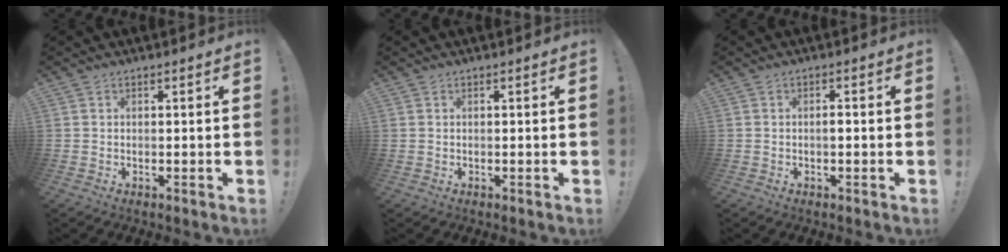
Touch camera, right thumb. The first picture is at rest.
{"total": 0.0}
{"total": 1.3, "force": [-0.5, 0.2, 1.2], "torque": [-0.017, 0.002, -0.012]}